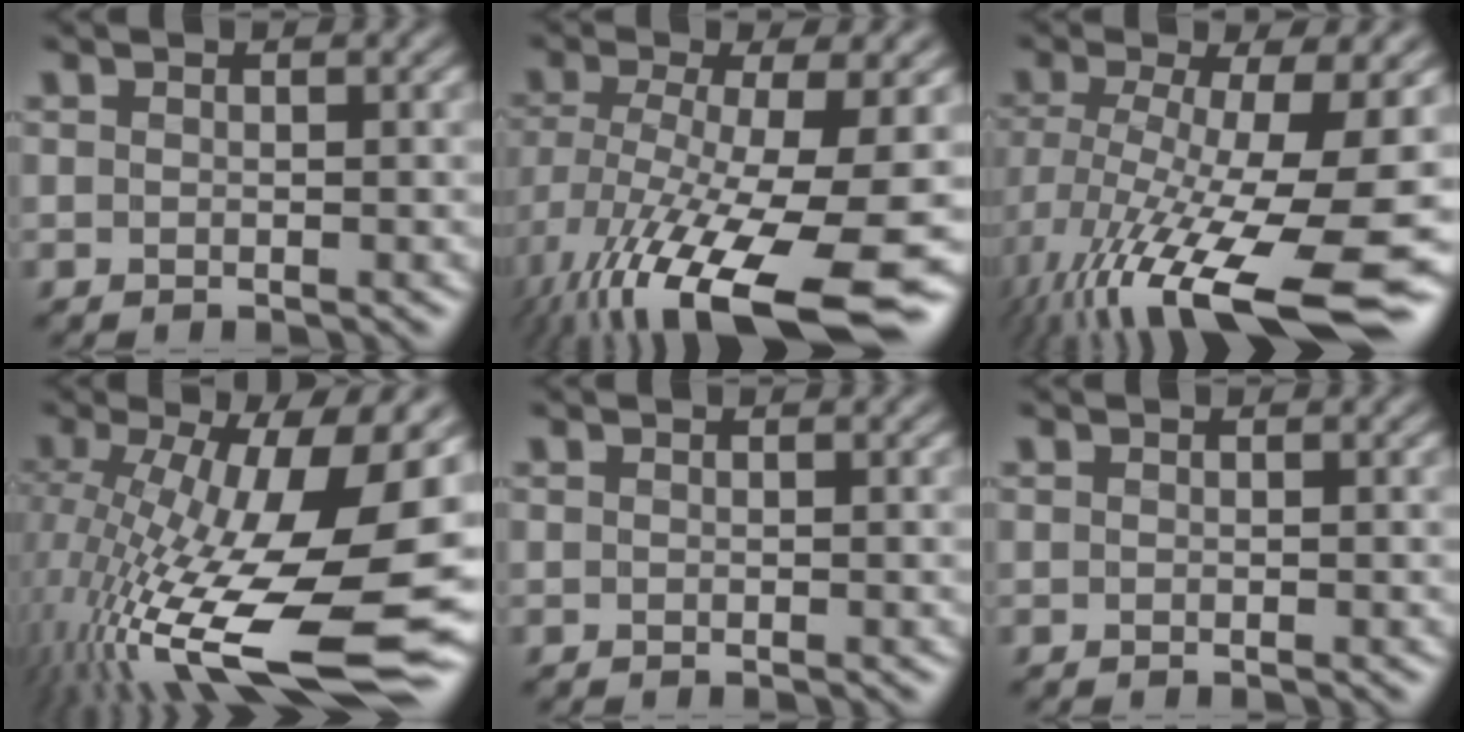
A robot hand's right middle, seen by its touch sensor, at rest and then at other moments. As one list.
[{"total": 15.6, "force": [-7.5, 4.9, 12.7], "torque": [-0.250, -0.028, -0.114]}, {"total": 16.1, "force": [-6.2, 5.3, 13.9], "torque": [-0.268, -0.025, -0.096]}, {"total": 17.4, "force": [-3.5, 6.7, 15.7], "torque": [-0.282, -0.017, -0.058]}, {"total": 0.0}, {"total": 0.0}]